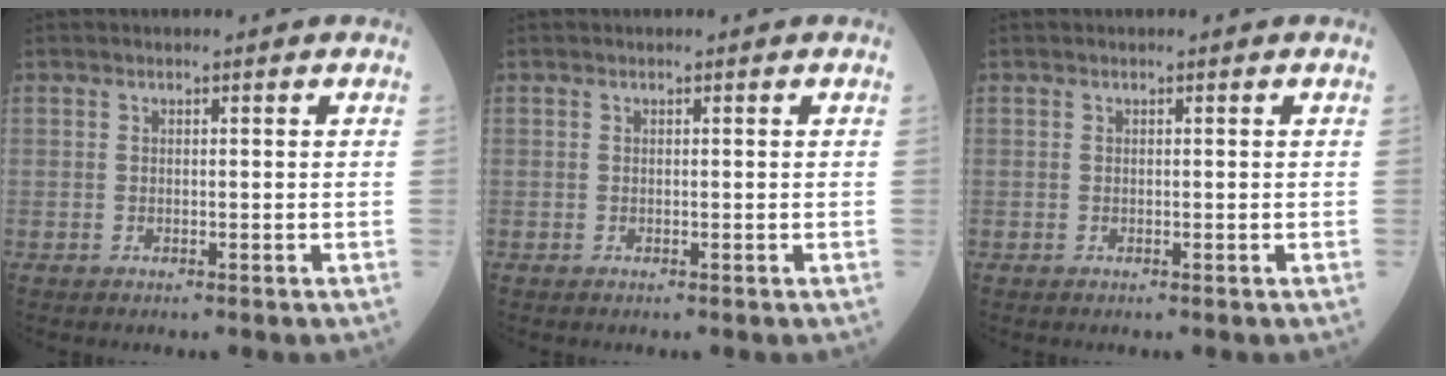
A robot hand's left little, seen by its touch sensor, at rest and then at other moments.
{"total": 0.0}
{"total": 0.0}